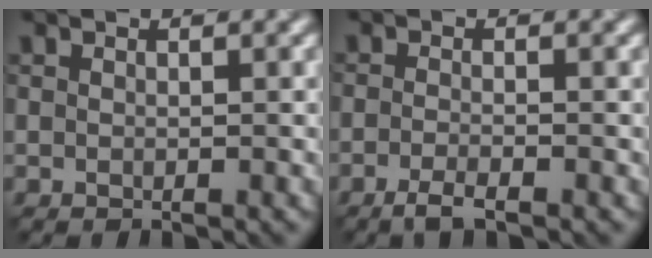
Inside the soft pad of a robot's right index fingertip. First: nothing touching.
{"total": 2.0, "force": [-1.3, 0.4, 1.5], "torque": [-0.030, -0.001, -0.029]}